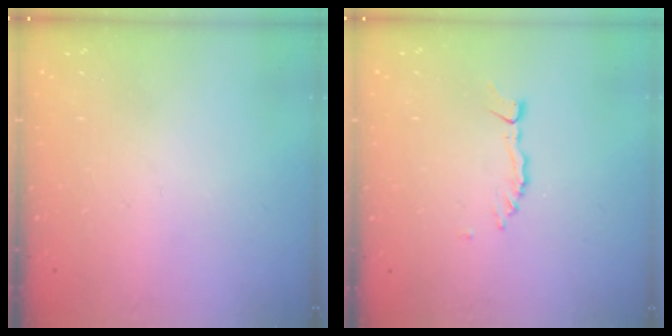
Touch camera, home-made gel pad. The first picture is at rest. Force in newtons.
{"total": 1.3, "press": 1.3, "slide": 0.1}